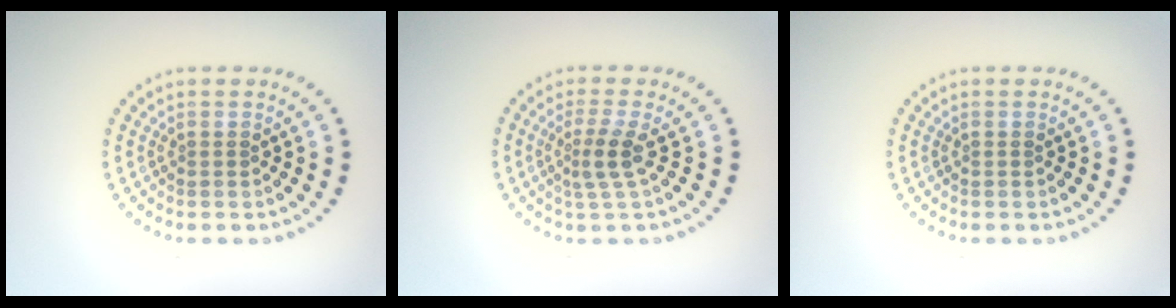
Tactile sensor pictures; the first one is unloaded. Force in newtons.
{"total": 2.4, "press": 1.7, "slide": 1.7}
{"total": 0.0}